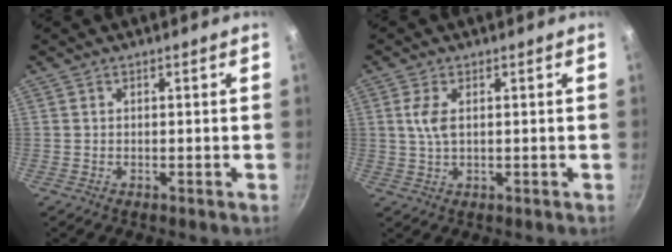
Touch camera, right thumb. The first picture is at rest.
{"total": 3.8, "force": [0.9, 1.8, 3.3], "torque": [-0.069, 0.002, 0.017]}